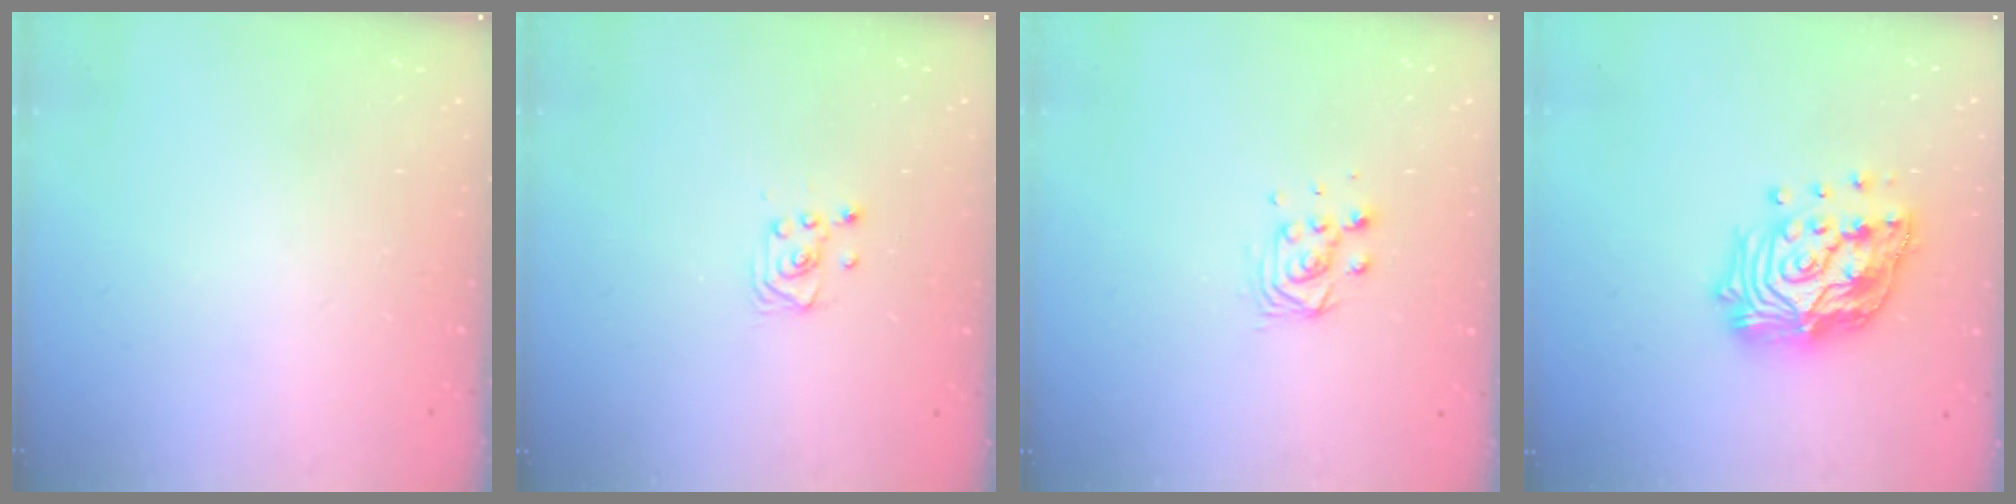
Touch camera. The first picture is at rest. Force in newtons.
{"total": 2.6, "press": 2.6, "slide": 0.2}
{"total": 5.2, "press": 5.2, "slide": 0.3}
{"total": 19.2, "press": 19.1, "slide": 1.9}